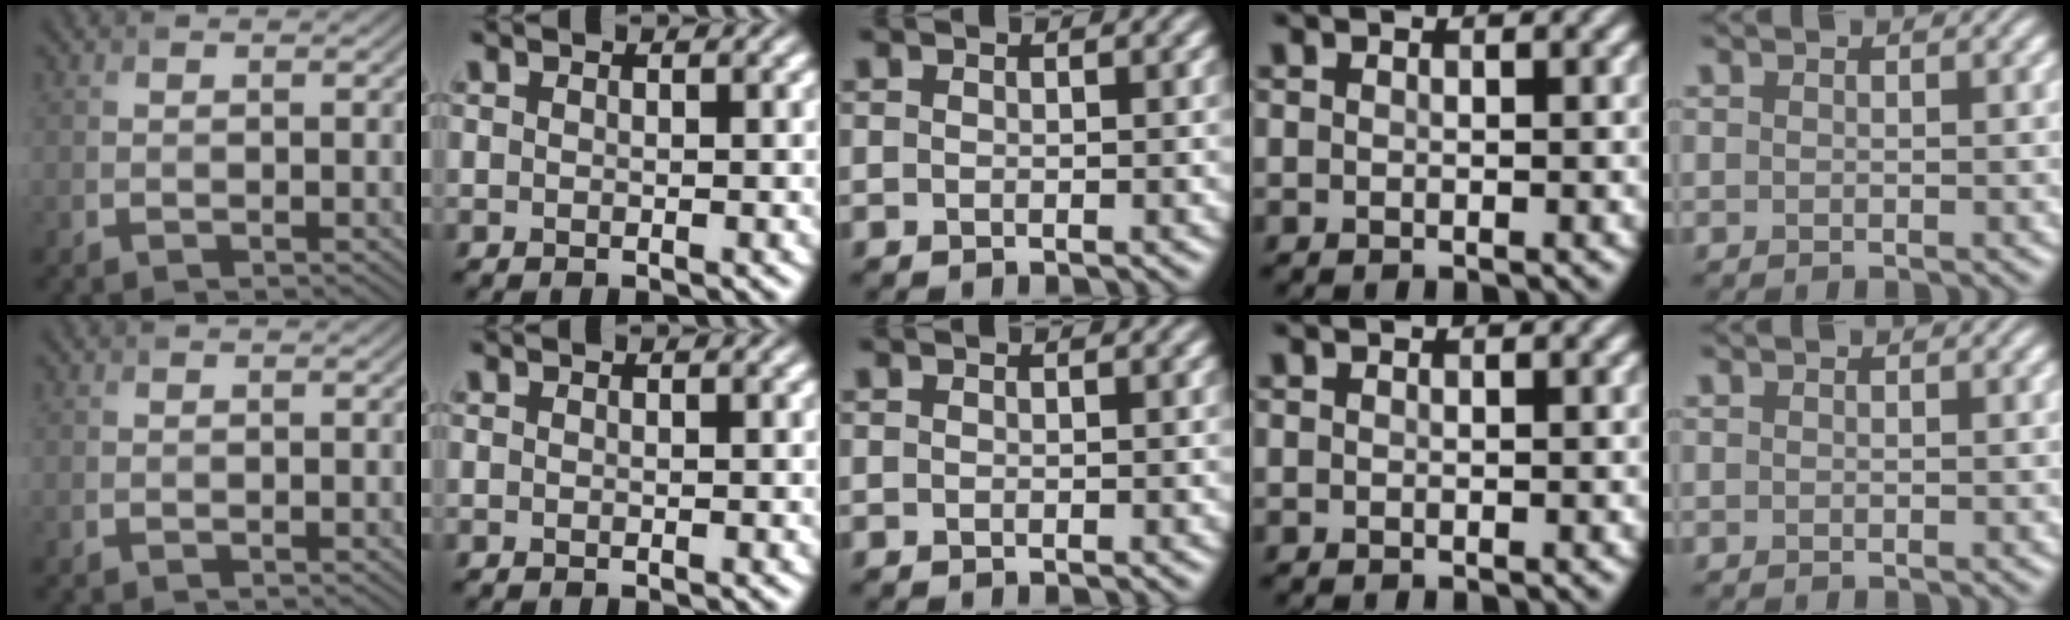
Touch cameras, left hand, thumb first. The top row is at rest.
{}